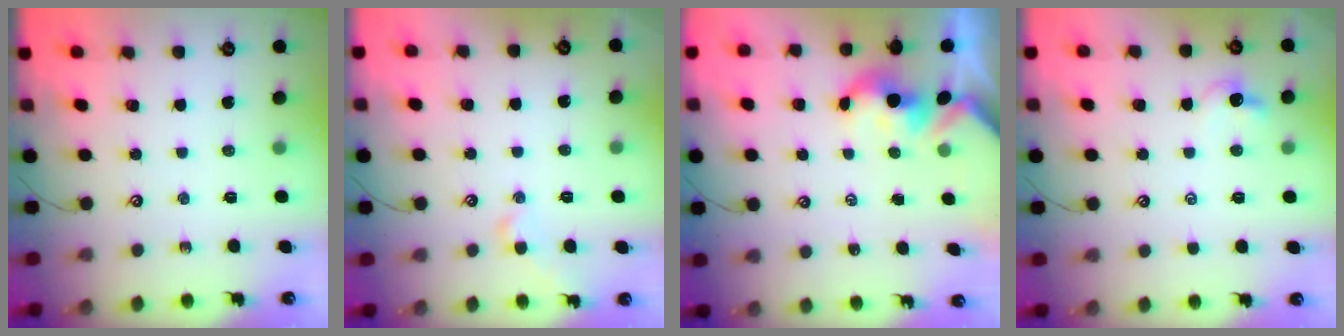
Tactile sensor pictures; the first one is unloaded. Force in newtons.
{"total": 1.1, "press": 1.1, "slide": 0.2}
{"total": 1.9, "press": 1.9, "slide": 0.1}
{"total": 0.8, "press": 0.6, "slide": 0.5}